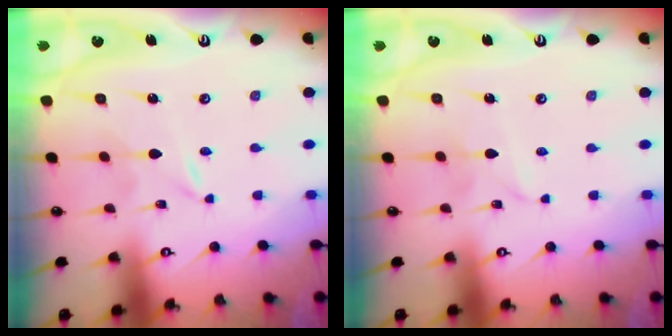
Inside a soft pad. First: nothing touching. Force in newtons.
{"total": 2.7, "press": 2.7, "slide": 0.3}